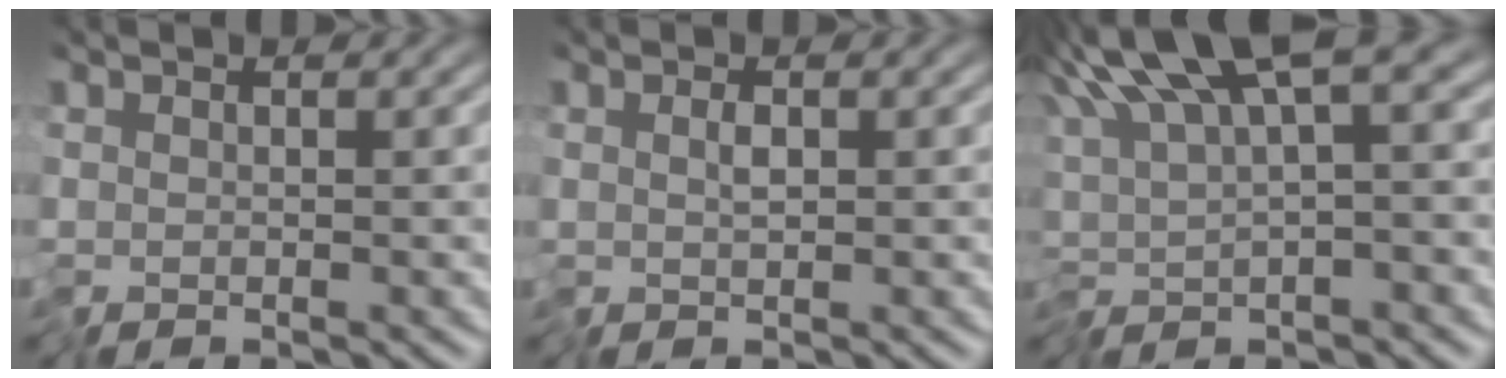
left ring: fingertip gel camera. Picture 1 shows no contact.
{"total": 0.9, "force": [-0.2, 0.1, 0.9], "torque": [-0.015, 0.002, -0.003]}
{"total": 9.5, "force": [3.7, 2.6, 8.4], "torque": [-0.161, 0.013, 0.064]}